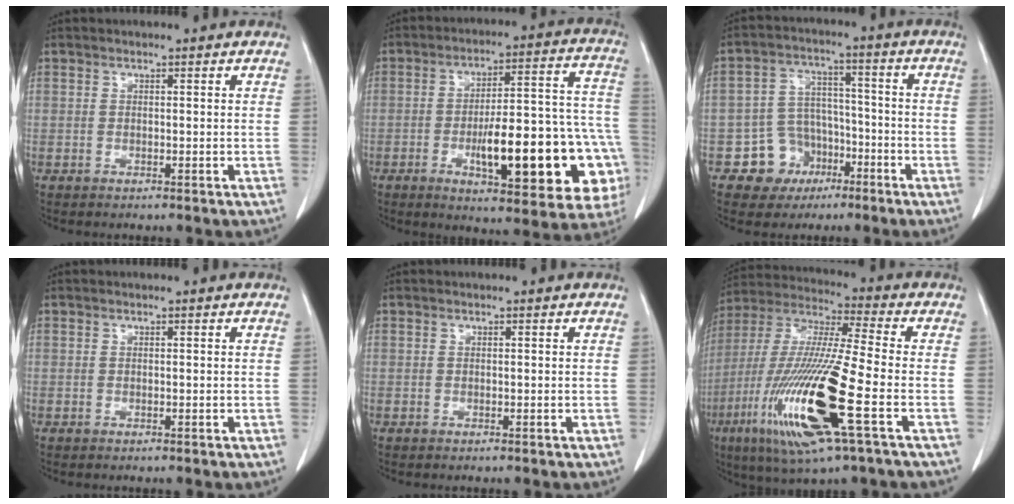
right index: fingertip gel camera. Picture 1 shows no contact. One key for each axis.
{"total": 23.2, "fx": -6.6, "fy": 5.6, "fz": 21.5, "tx": -0.217, "ty": 0.027, "tz": -0.076}
{"total": 7.8, "fx": -3.9, "fy": 6.6, "fz": 1.0, "tx": -0.005, "ty": 0.018, "tz": -0.056}
{"total": 0.0}
{"total": 0.0}
{"total": 20.2, "fx": -7.0, "fy": 1.2, "fz": 18.9, "tx": -0.412, "ty": -0.034, "tz": -0.135}